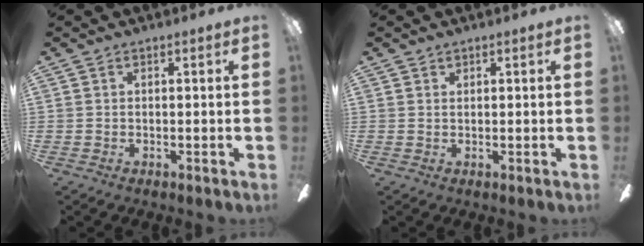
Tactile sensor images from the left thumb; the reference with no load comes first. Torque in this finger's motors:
{"motor_torque": [-0.21, -0.01, -0.24, 0.23, -0.02]}